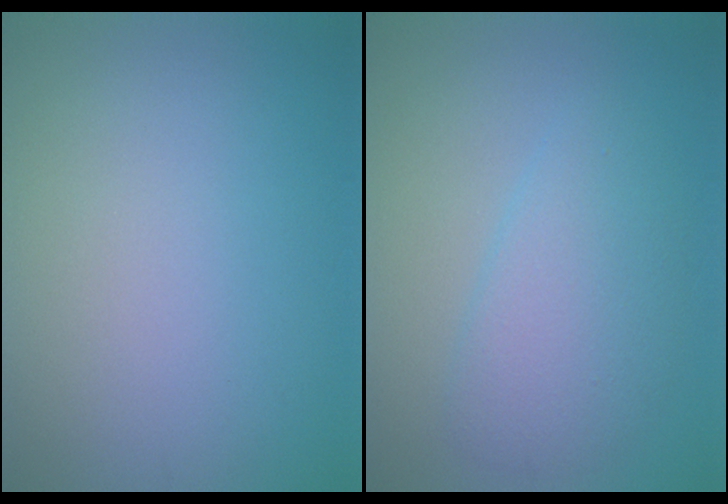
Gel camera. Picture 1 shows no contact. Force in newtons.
{"total": 3.6, "press": 3.6, "slide": 0.0}